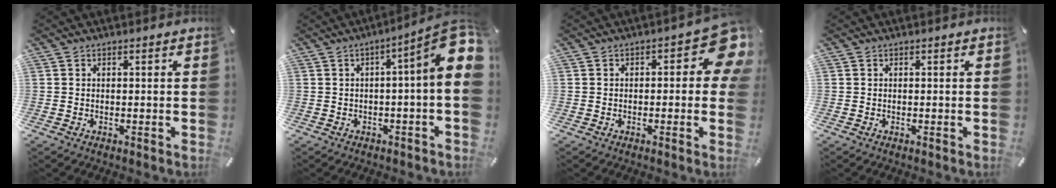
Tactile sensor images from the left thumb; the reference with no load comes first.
{"total": 12.5, "force": [3.2, 1.8, 12.0], "torque": [-0.159, -0.043, 0.044]}
{"total": 9.3, "force": [1.8, 4.0, 8.2], "torque": [-0.092, -0.021, 0.029]}
{"total": 0.0}